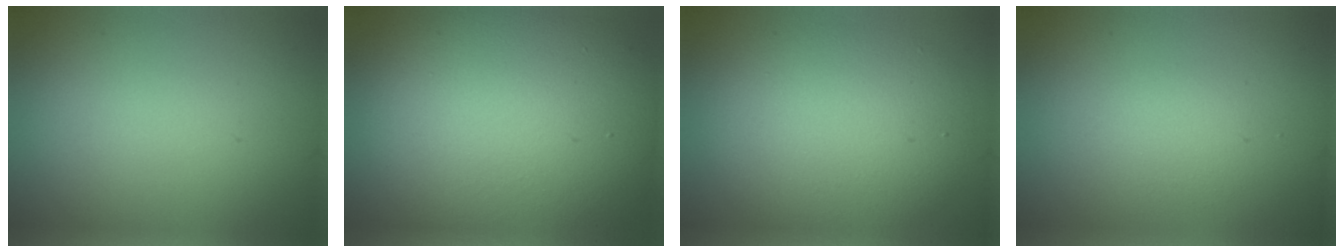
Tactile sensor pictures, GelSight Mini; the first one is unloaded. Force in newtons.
{"total": 15.0, "press": 15.0, "slide": 0.4}
{"total": 6.5, "press": 6.5, "slide": 0.5}
{"total": 1.5, "press": 1.5, "slide": 0.0}